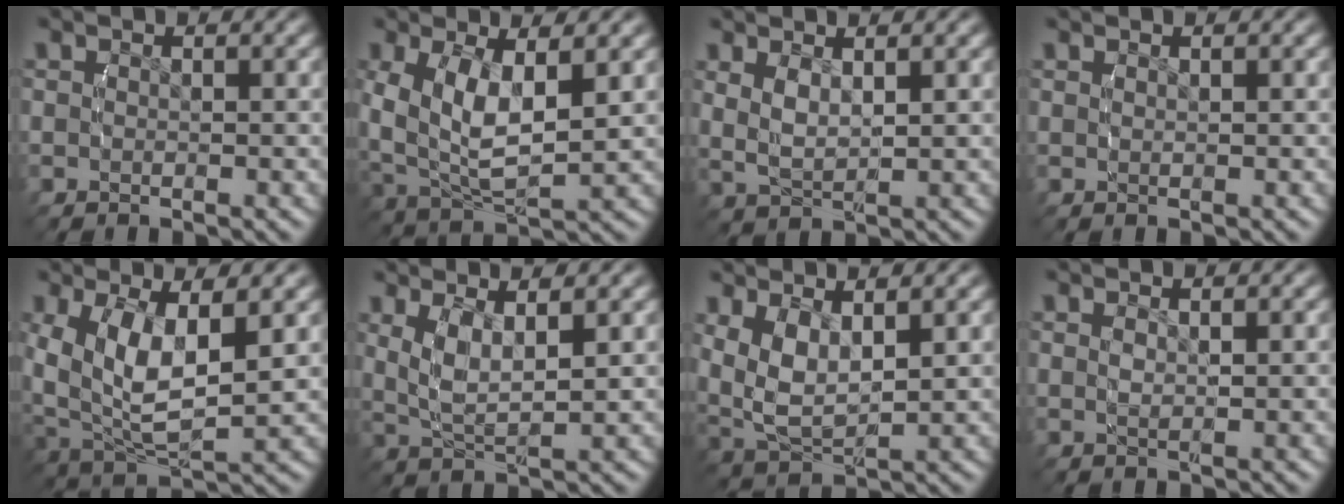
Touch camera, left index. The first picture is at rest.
{"total": 7.4, "force": [0.5, 4.7, 5.7], "torque": [-0.128, -0.029, 0.027]}
{"total": 3.8, "force": [1.4, 2.2, 2.7], "torque": [-0.061, -0.004, 0.028]}
{"total": 0.6, "force": [0.5, -0.3, 0.1], "torque": [-0.001, 0.000, 0.012]}
{"total": 8.3, "force": [0.3, 5.3, 6.4], "torque": [-0.146, -0.037, 0.028]}
{"total": 4.8, "force": [1.3, 2.4, 3.9], "torque": [-0.092, -0.012, 0.031]}
{"total": 6.8, "force": [1.0, 5.0, 4.5], "torque": [-0.122, -0.028, 0.029]}
{"total": 1.1, "force": [0.6, -0.1, 1.0], "torque": [-0.012, 0.003, 0.013]}